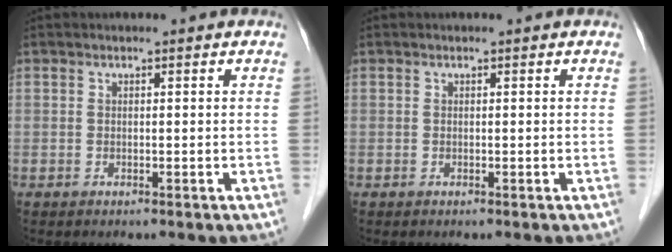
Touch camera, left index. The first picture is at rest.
{"total": 0.0}